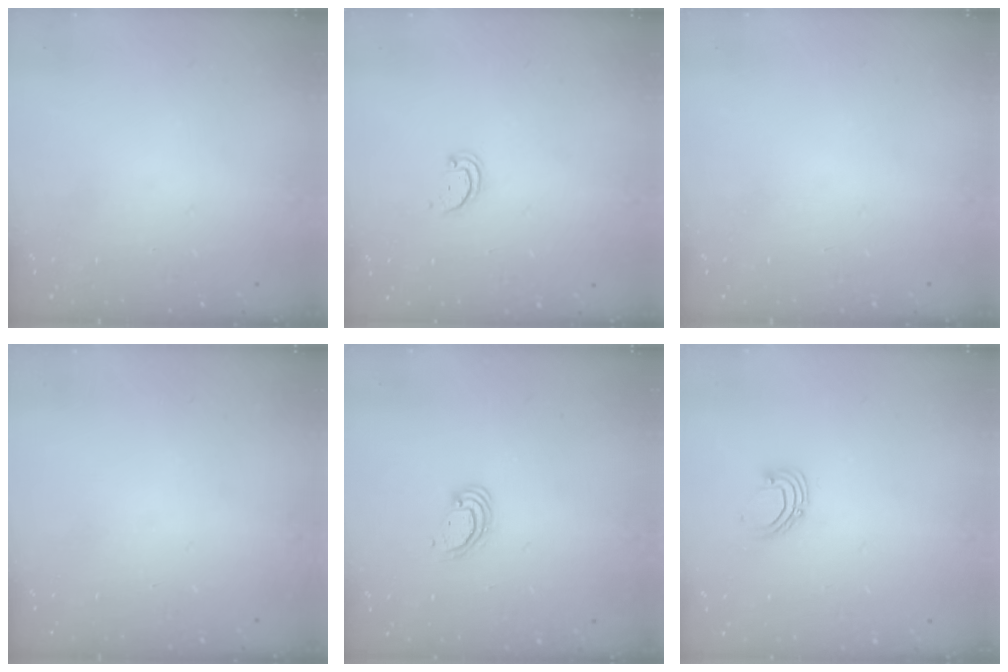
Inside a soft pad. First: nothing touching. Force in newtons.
{"total": 2.2, "press": 2.2, "slide": 0.4}
{"total": 0.0}
{"total": 0.0}
{"total": 3.8, "press": 3.8, "slide": 0.4}
{"total": 3.5, "press": 3.5, "slide": 0.2}